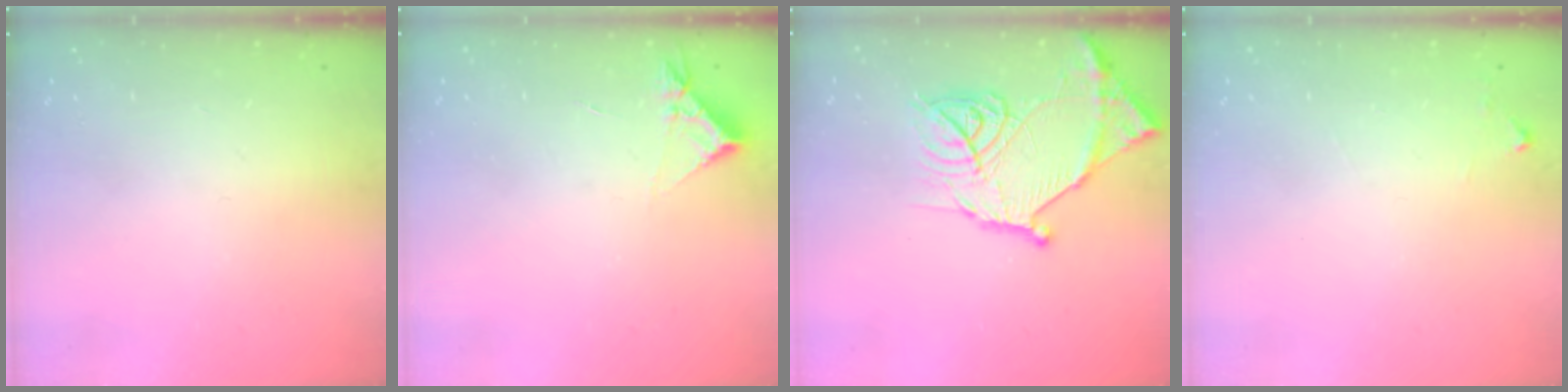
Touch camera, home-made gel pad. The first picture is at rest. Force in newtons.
{"total": 3.1, "press": 3.1, "slide": 0.5}
{"total": 16.8, "press": 16.7, "slide": 1.5}
{"total": 4.4, "press": 4.4, "slide": 0.7}